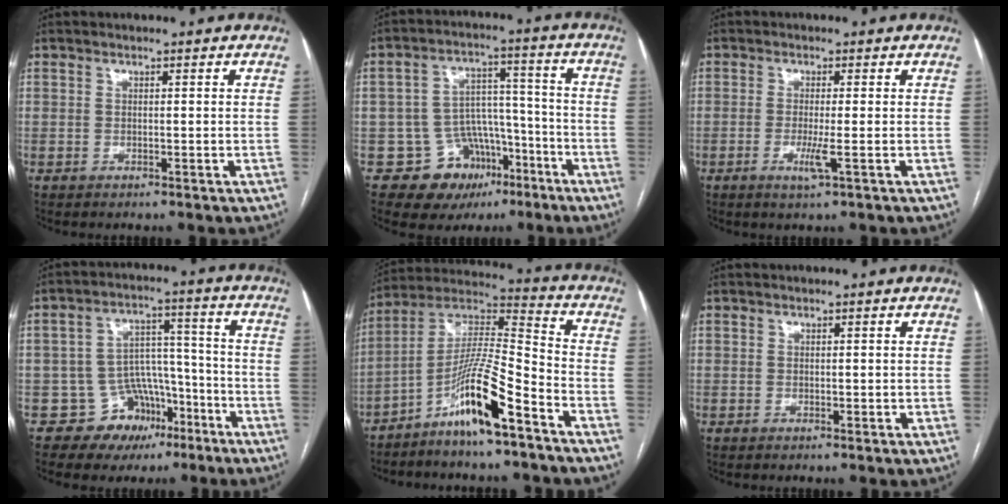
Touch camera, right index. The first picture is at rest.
{"total": 10.3, "force": [-5.7, 8.2, 2.5], "torque": [-0.019, 0.056, -0.077]}
{"total": 2.9, "force": [-0.9, -0.2, 2.7], "torque": [-0.056, -0.008, -0.017]}
{"total": 9.3, "force": [-5.3, 7.4, 1.7], "torque": [-0.008, 0.054, -0.072]}
{"total": 12.9, "force": [-8.0, 0.7, 10.2], "torque": [-0.196, 0.007, -0.152]}
{"total": 0.7, "force": [0.2, 0.5, 0.4], "torque": [-0.003, -0.002, 0.004]}